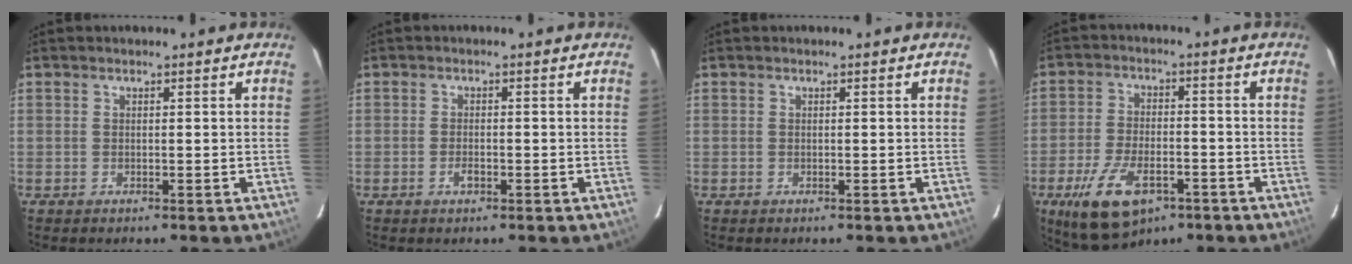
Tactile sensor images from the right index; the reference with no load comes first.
{"total": 1.8, "force": [-0.8, 0.9, 1.3], "torque": [-0.025, 0.001, -0.014]}
{"total": 0.0}
{"total": 13.4, "force": [-7.3, 6.4, 9.2], "torque": [-0.196, -0.021, -0.122]}